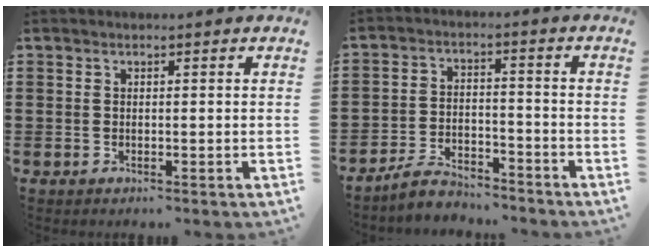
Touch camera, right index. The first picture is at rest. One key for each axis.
{"total": 4.9, "fx": -4.6, "fy": 1.1, "fz": 1.2, "tx": -0.027, "ty": 0.011, "tz": -0.092}